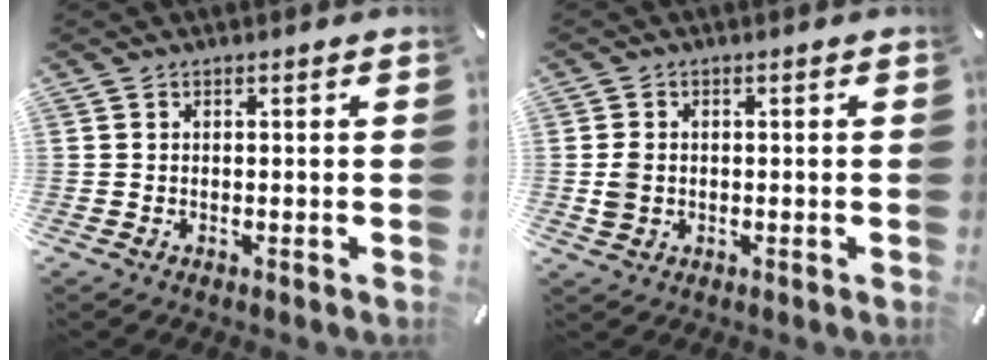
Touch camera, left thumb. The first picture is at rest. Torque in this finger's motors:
{"motor_torque": [-0.35, 0.40, 0.39, 0.02, 0.11]}